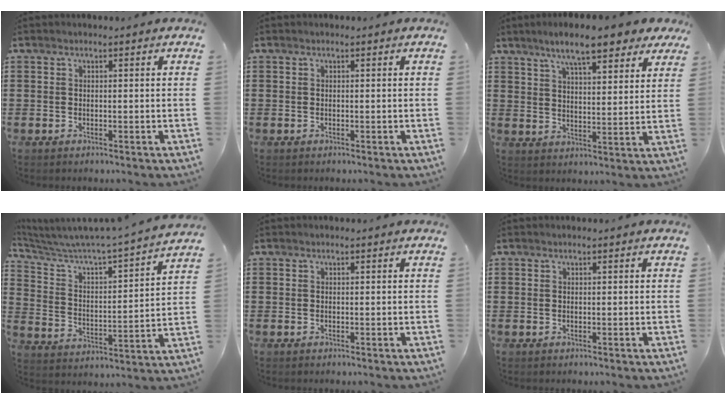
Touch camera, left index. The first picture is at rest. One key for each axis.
{"total": 0.0}
{"total": 9.0, "fx": 7.3, "fy": 1.5, "fz": 5.1, "tx": -0.102, "ty": -0.016, "tz": 0.128}
{"total": 4.2, "fx": 4.0, "fy": 0.0, "fz": 1.3, "tx": -0.050, "ty": -0.048, "tz": 0.056}
{"total": 0.0}
{"total": 0.0}